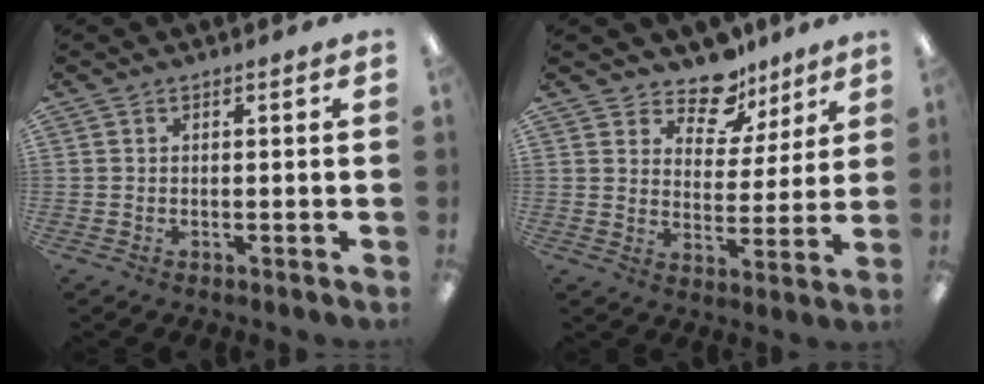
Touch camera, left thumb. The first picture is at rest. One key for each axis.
{"total": 10.4, "fx": 8.8, "fy": 5.2, "fz": 2.4, "tx": -0.041, "ty": -0.064, "tz": 0.161}